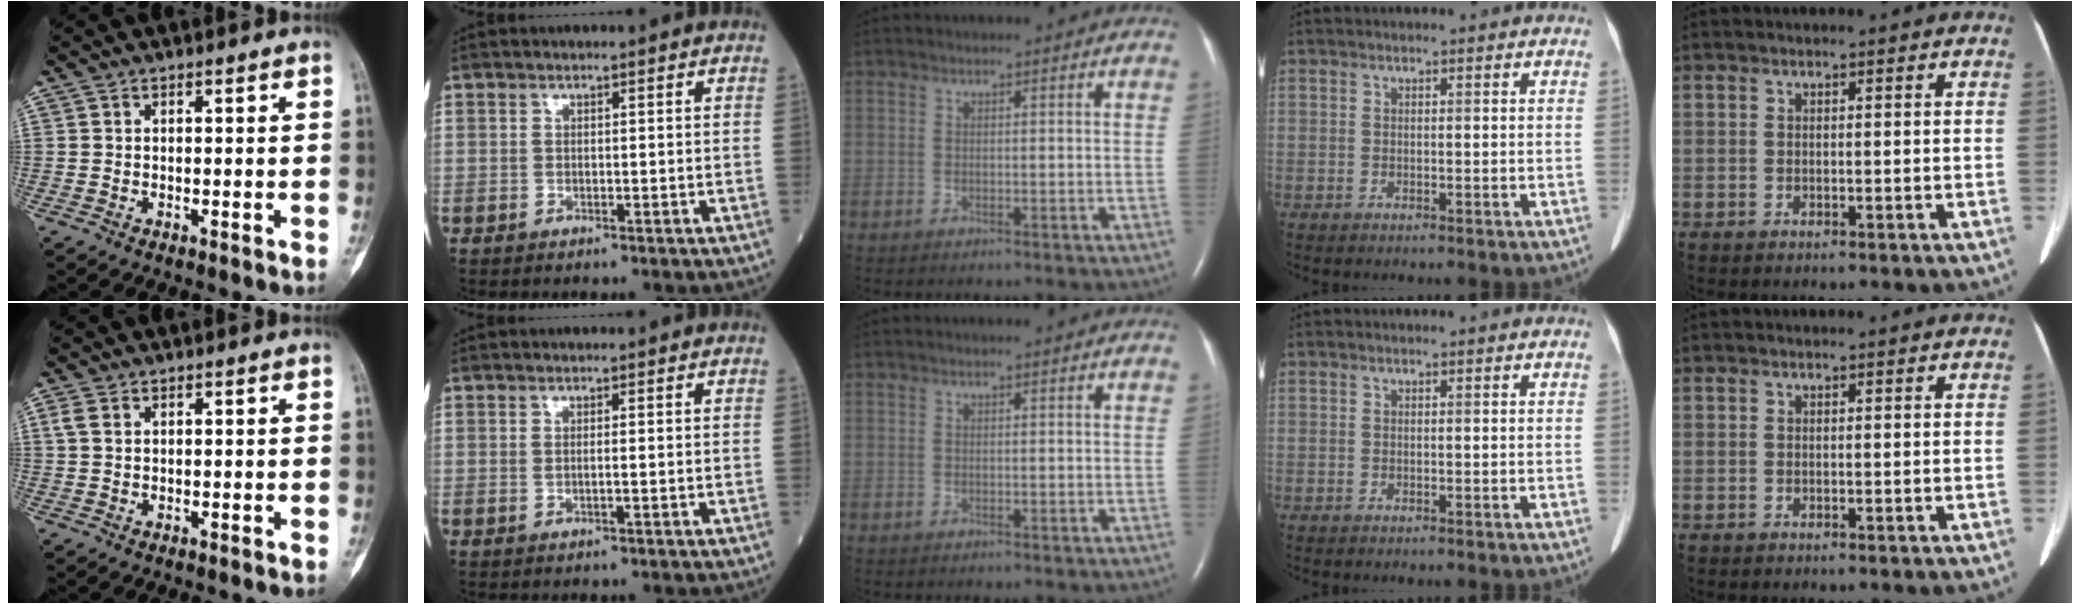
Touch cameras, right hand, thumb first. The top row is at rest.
{"thumb": {"total": 2.3, "force": [0.9, 1.4, 1.6], "torque": [-0.043, 0.007, 0.022]}, "index": {"total": 0.7, "force": [0.0, -0.2, 0.7], "torque": [-0.017, -0.001, 0.002]}}